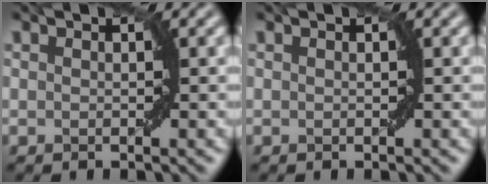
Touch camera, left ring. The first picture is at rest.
{"total": 0.0}